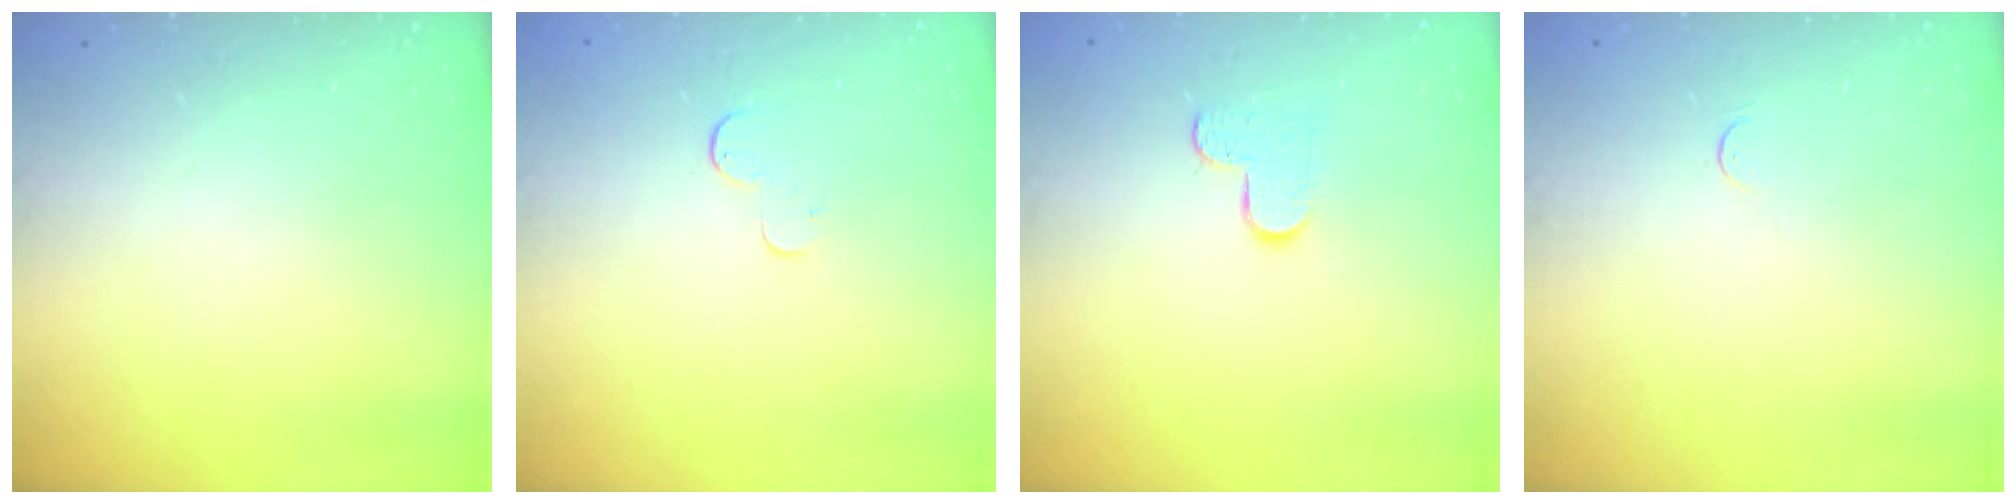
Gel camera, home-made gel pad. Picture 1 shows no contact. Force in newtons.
{"total": 4.8, "press": 4.8, "slide": 0.5}
{"total": 5.5, "press": 5.5, "slide": 0.5}
{"total": 3.4, "press": 3.4, "slide": 0.4}